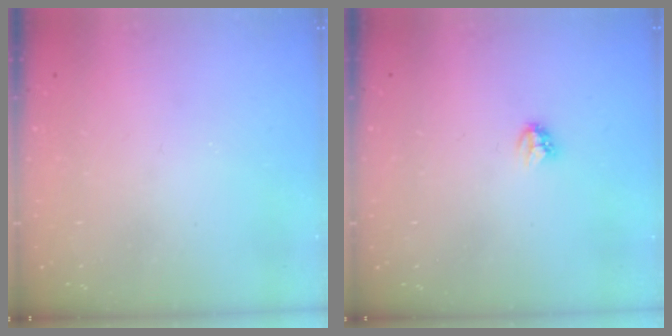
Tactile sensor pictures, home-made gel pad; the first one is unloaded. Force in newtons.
{"total": 2.8, "press": 2.8, "slide": 0.3}